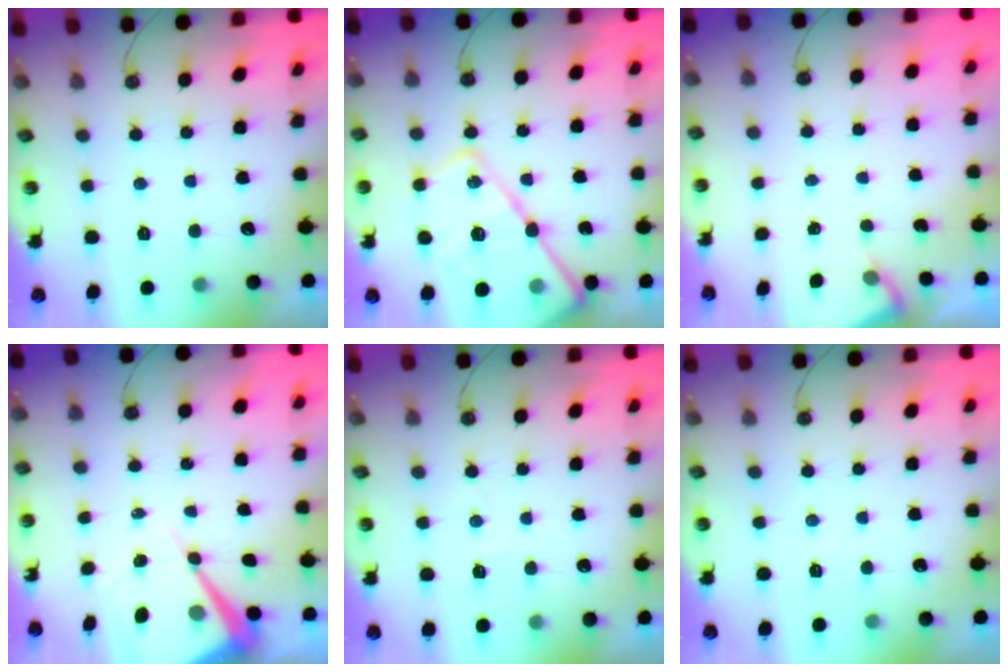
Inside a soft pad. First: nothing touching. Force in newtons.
{"total": 22.9, "press": 22.8, "slide": 2.0}
{"total": 2.3, "press": 2.3, "slide": 0.4}
{"total": 10.9, "press": 10.9, "slide": 0.8}
{"total": 4.7, "press": 4.7, "slide": 0.7}
{"total": 2.7, "press": 2.7, "slide": 0.5}